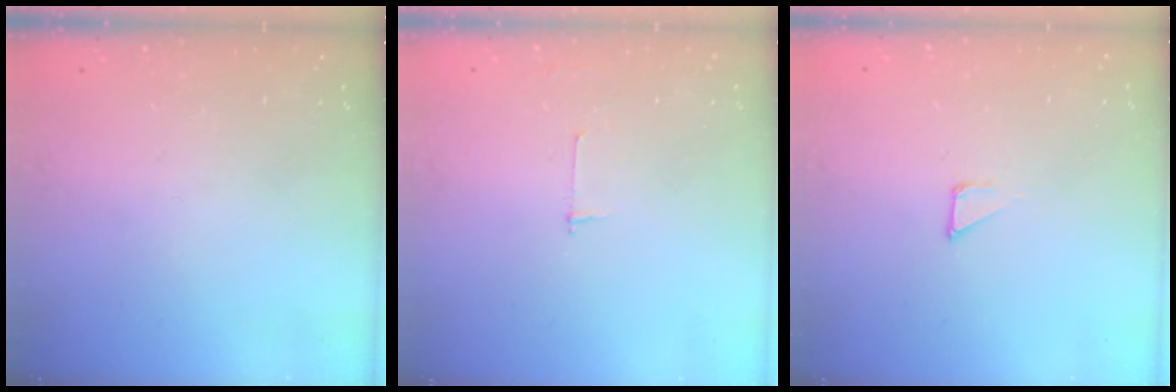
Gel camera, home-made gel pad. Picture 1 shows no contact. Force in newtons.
{"total": 2.7, "press": 2.7, "slide": 0.3}
{"total": 1.2, "press": 1.2, "slide": 0.0}